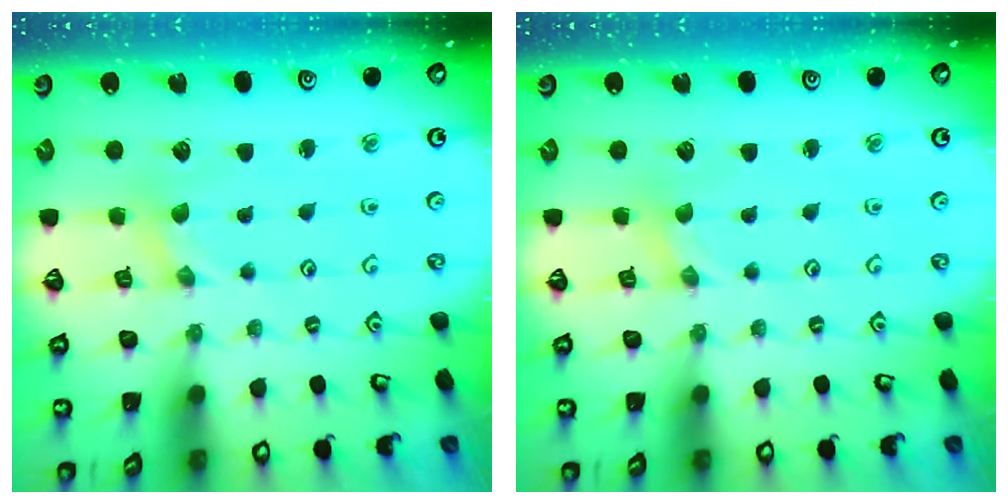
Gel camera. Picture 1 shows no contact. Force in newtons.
{"total": 0.0}